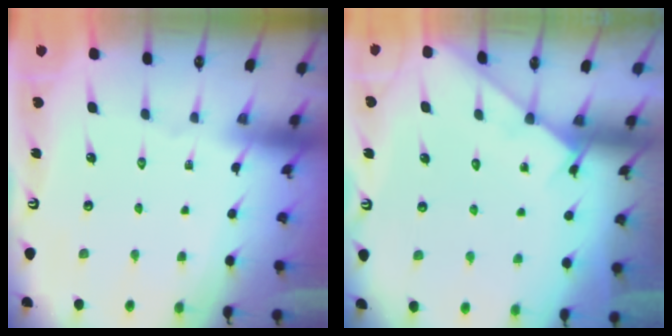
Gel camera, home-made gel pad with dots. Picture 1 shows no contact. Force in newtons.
{"total": 5.9, "press": 5.9, "slide": 0.6}